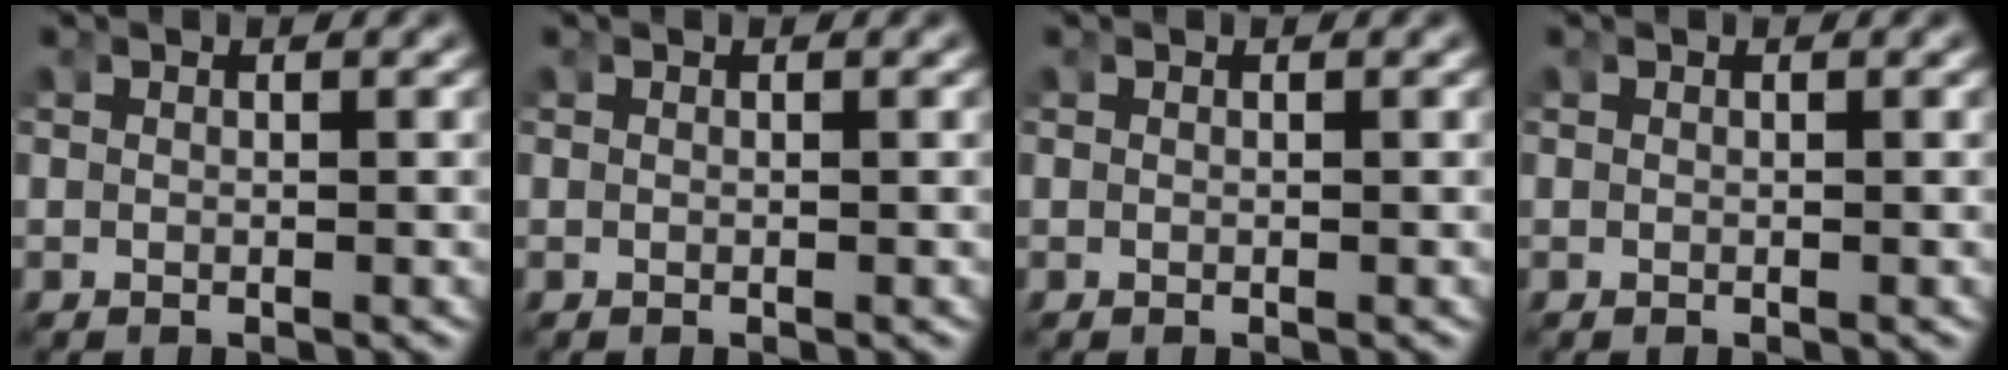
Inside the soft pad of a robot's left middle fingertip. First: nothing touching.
{"total": 0.0}
{"total": 0.0}
{"total": 0.0}